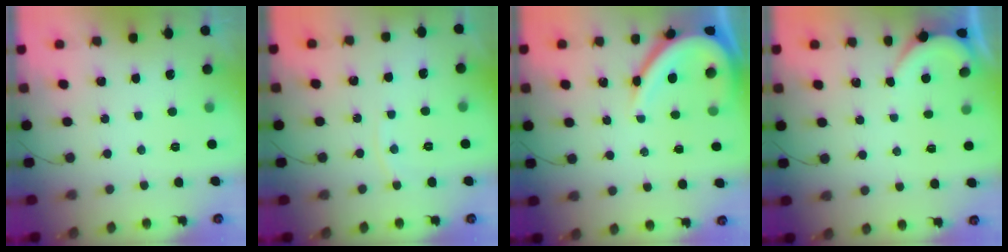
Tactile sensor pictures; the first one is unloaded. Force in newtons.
{"total": 2.9, "press": 2.8, "slide": 0.4}
{"total": 10.9, "press": 10.8, "slide": 1.3}
{"total": 1.4, "press": 1.4, "slide": 0.2}